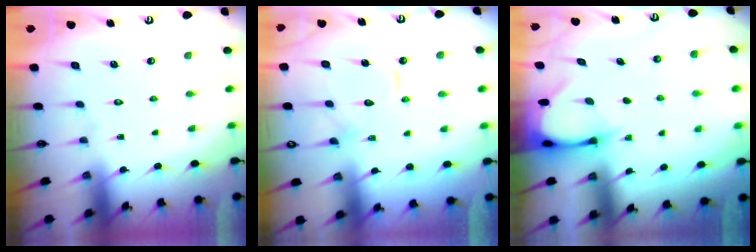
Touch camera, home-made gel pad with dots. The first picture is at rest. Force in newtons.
{"total": 11.2, "press": 11.1, "slide": 1.1}
{"total": 3.4, "press": 3.4, "slide": 0.3}